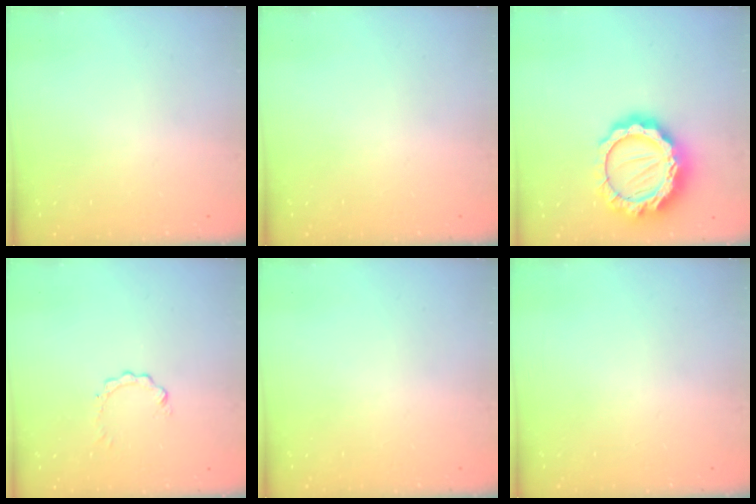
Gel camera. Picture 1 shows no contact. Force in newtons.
{"total": 0.0}
{"total": 20.3, "press": 20.3, "slide": 1.6}
{"total": 0.0}
{"total": 0.0}
{"total": 0.0}